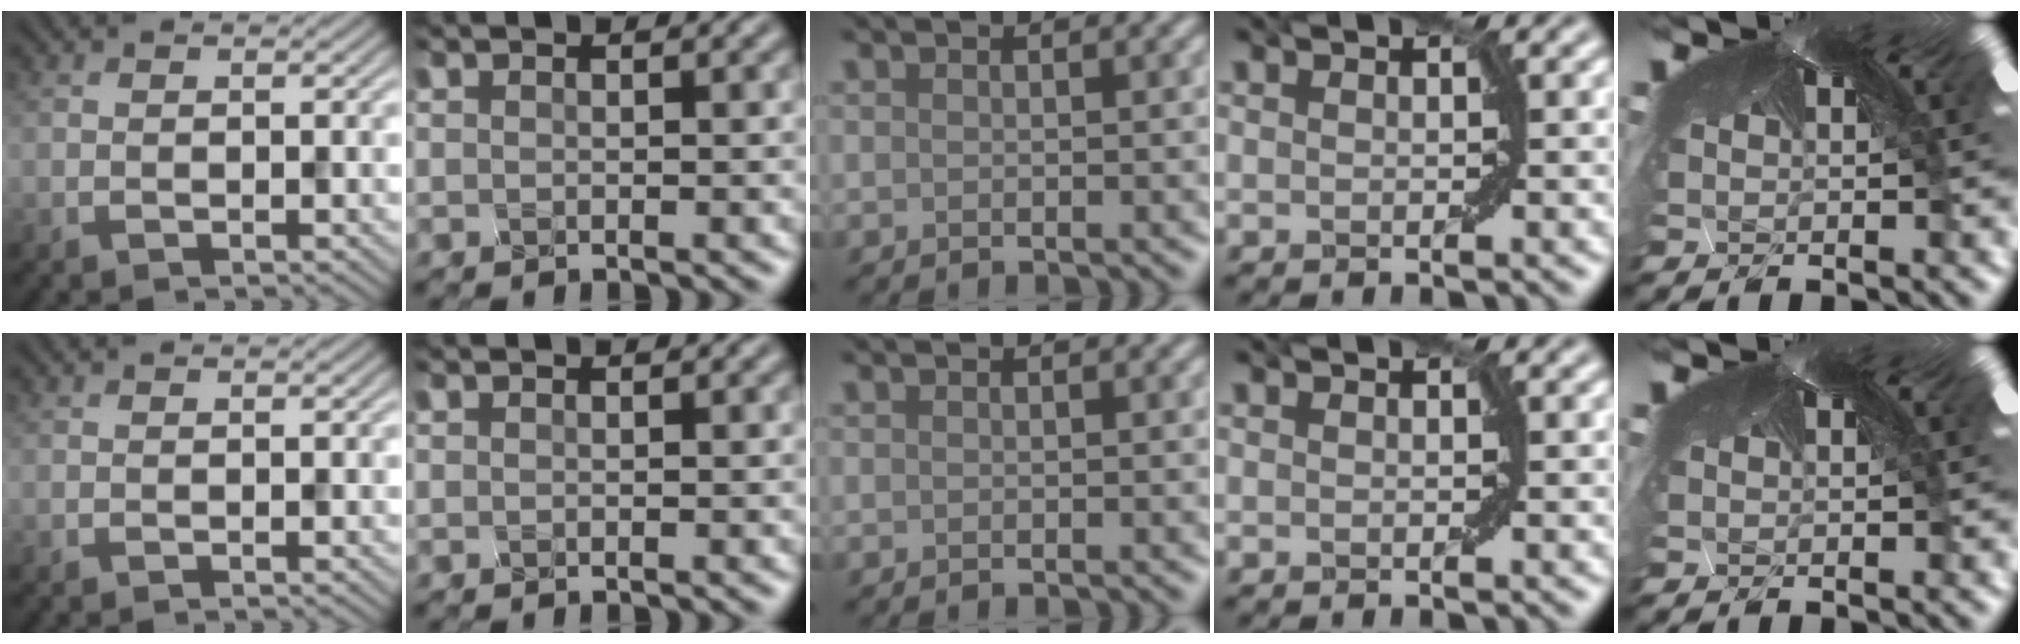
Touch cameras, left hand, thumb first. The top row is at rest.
{}